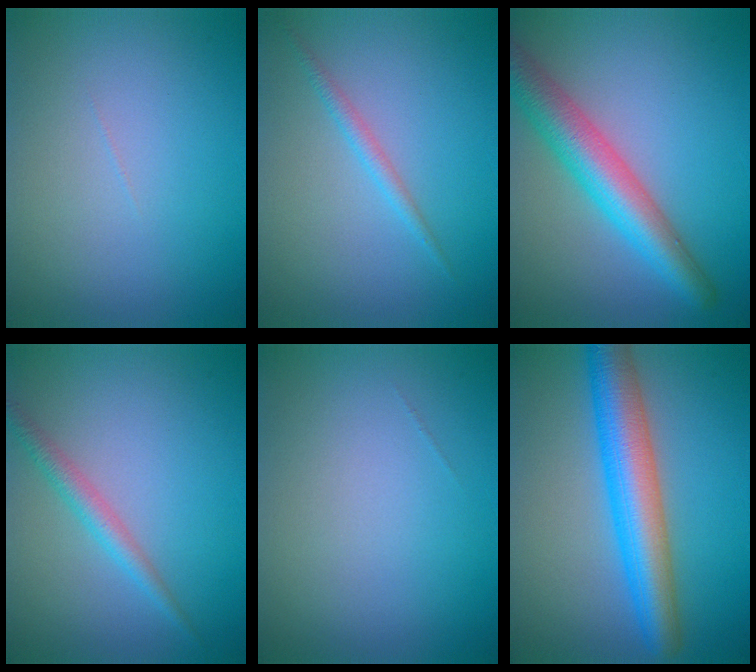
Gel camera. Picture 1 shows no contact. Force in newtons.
{"total": 1.3, "press": 1.3, "slide": 0.0}
{"total": 6.3, "press": 6.3, "slide": 0.1}
{"total": 2.0, "press": 2.0, "slide": 0.1}
{"total": 0.0}
{"total": 7.3, "press": 7.3, "slide": 0.2}